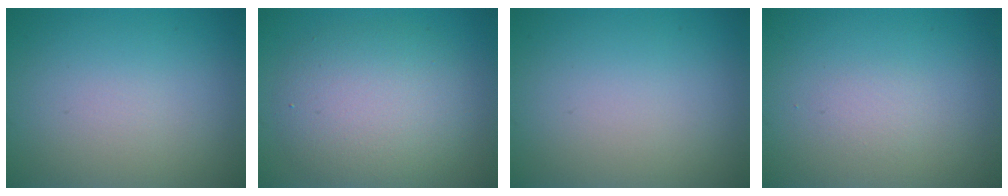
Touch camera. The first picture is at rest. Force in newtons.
{"total": 5.9, "press": 5.9, "slide": 0.4}
{"total": 0.0}
{"total": 0.8, "press": 0.8, "slide": 0.0}